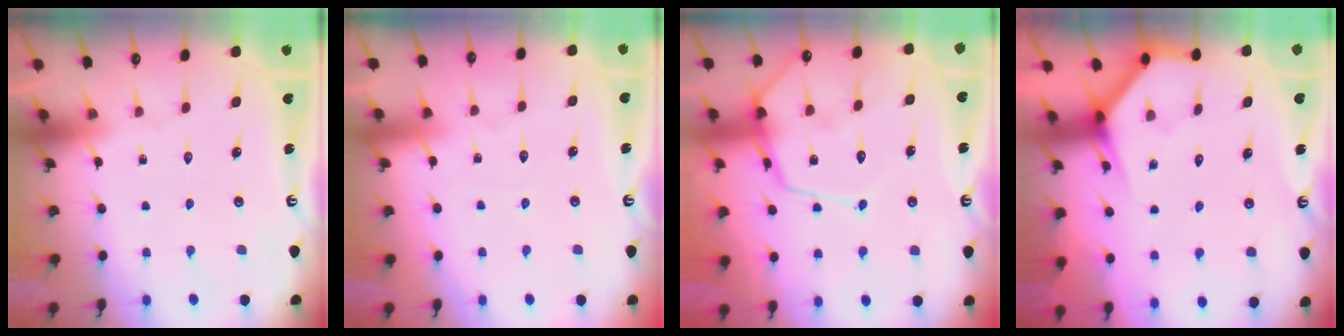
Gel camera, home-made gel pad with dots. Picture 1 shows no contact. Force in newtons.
{"total": 2.7, "press": 2.7, "slide": 0.3}
{"total": 11.5, "press": 11.4, "slide": 1.2}
{"total": 3.9, "press": 3.8, "slide": 0.3}